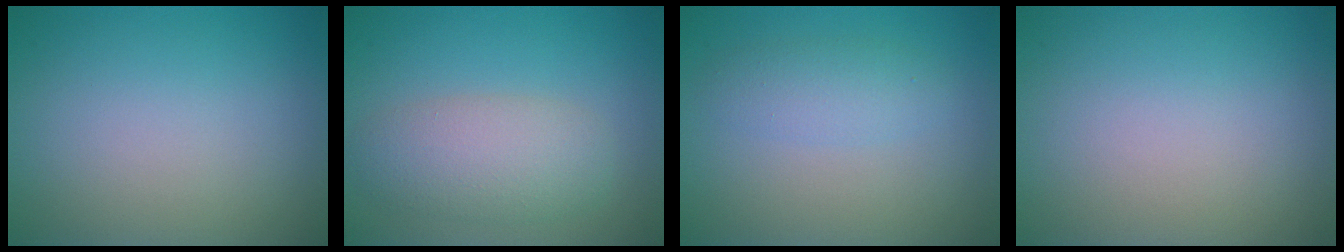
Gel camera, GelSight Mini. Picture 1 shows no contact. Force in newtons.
{"total": 4.5, "press": 4.5, "slide": 0.3}
{"total": 2.2, "press": 2.2, "slide": 0.1}
{"total": 0.0}